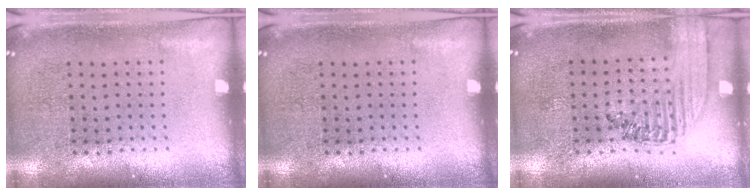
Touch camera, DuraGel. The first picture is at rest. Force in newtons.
{"total": 0.0}
{"total": 1.5, "press": 1.4, "slide": 0.6}